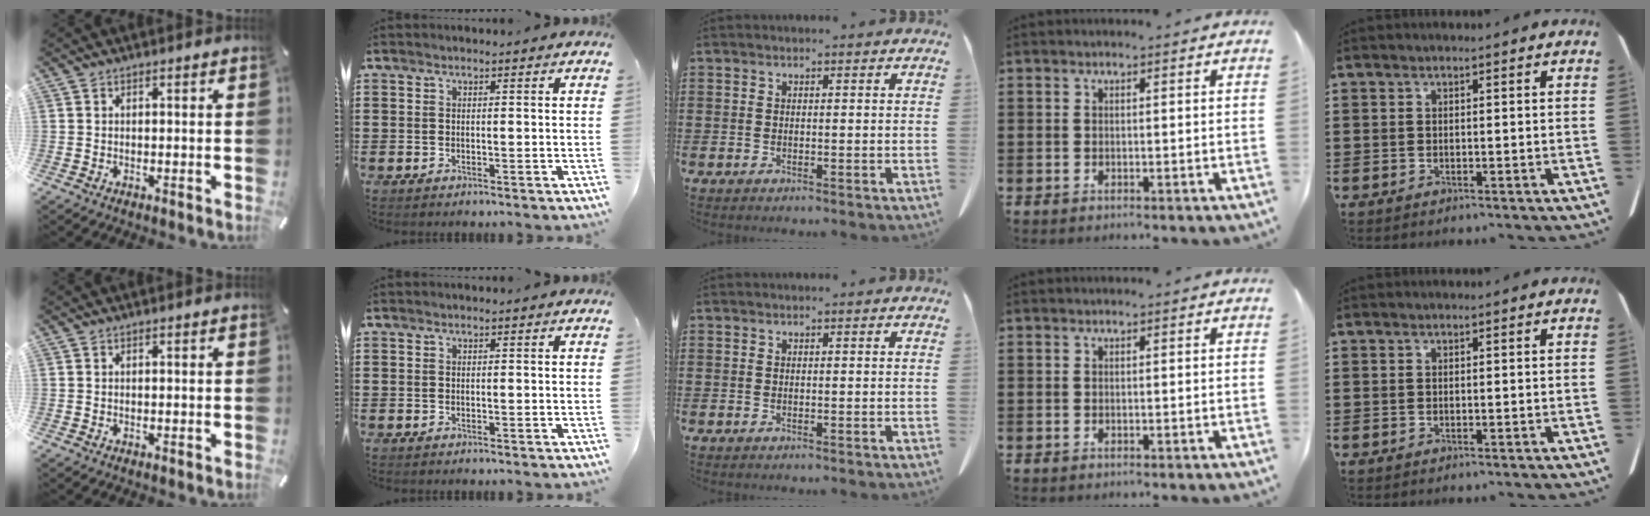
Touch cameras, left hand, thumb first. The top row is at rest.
{}